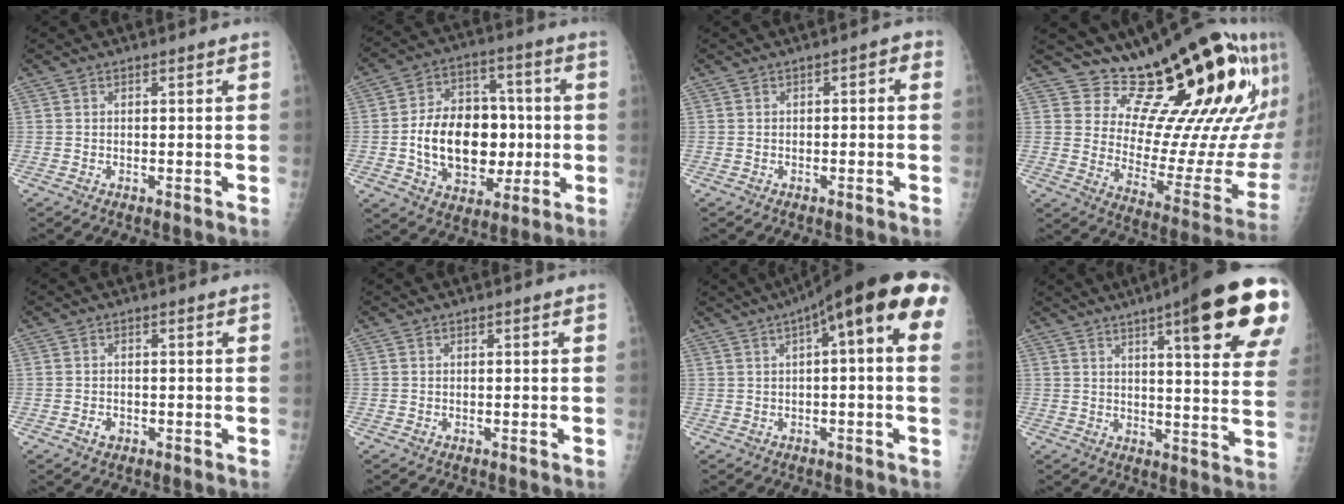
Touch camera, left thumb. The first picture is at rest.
{"total": 18.4, "force": [-1.6, 13.0, 12.9], "torque": [-0.171, 0.021, -0.014]}
{"total": 1.7, "force": [-0.2, 1.1, 1.4], "torque": [-0.008, 0.015, -0.009]}
{"total": 24.7, "force": [17.0, 8.5, 15.8], "torque": [-0.186, -0.124, 0.247]}
{"total": 1.6, "force": [-0.8, 1.3, 0.6], "torque": [0.002, 0.004, -0.012]}
{"total": 0.0}
{"total": 16.2, "force": [5.1, 4.1, 14.8], "torque": [-0.207, 0.031, 0.059]}
{"total": 22.8, "force": [12.1, 3.9, 18.9], "torque": [-0.225, -0.036, 0.151]}